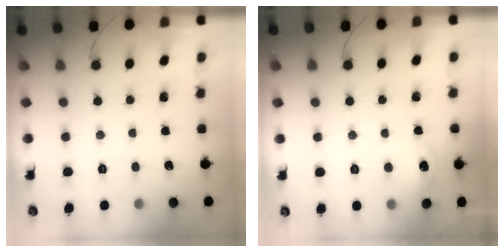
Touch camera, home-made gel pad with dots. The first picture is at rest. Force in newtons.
{"total": 6.1, "press": 5.8, "slide": 1.9}